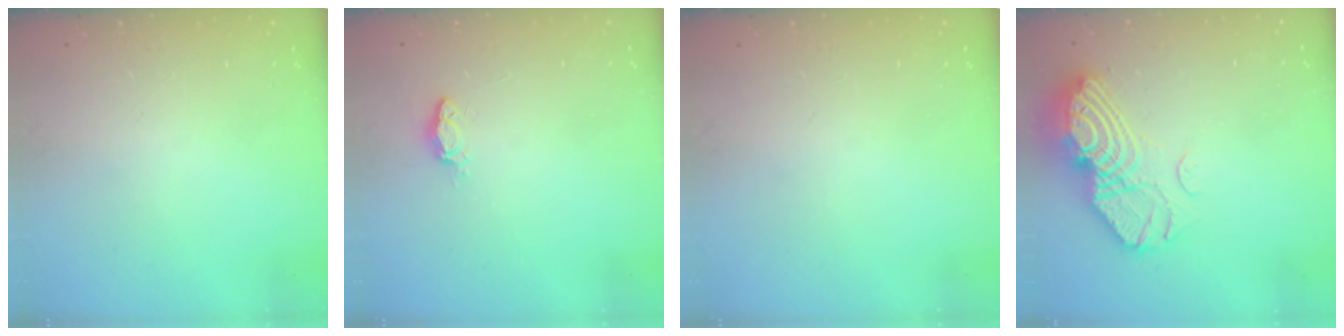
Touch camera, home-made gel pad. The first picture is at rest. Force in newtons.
{"total": 3.5, "press": 3.5, "slide": 0.4}
{"total": 0.0}
{"total": 17.3, "press": 16.3, "slide": 5.7}